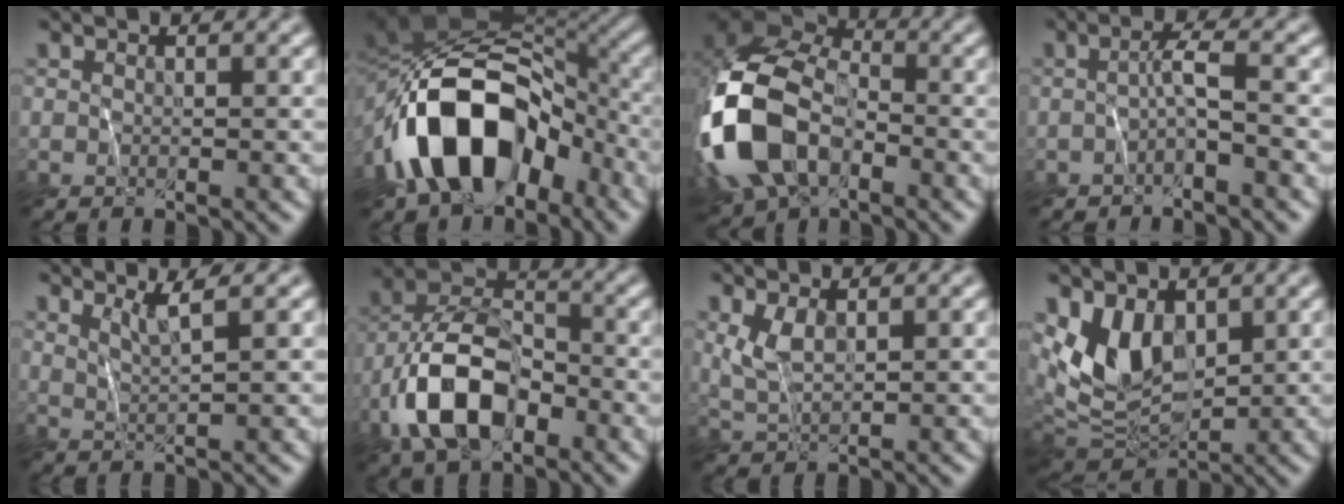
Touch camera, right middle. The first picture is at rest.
{"total": 13.8, "force": [-6.1, 8.4, 9.1], "torque": [-0.136, 0.020, -0.115]}
{"total": 14.4, "force": [-4.3, 9.1, 10.3], "torque": [-0.247, -0.011, -0.079]}
{"total": 1.8, "force": [-0.9, 0.1, 1.5], "torque": [-0.029, 0.011, -0.012]}
{"total": 1.6, "force": [1.0, 0.2, 1.2], "torque": [-0.016, -0.001, 0.030]}
{"total": 8.8, "force": [-4.1, 4.7, 6.2], "torque": [-0.122, 0.017, -0.077]}
{"total": 2.0, "force": [0.7, 1.1, 1.6], "torque": [-0.042, 0.002, 0.029]}
{"total": 6.2, "force": [1.9, 4.0, 4.4], "torque": [-0.092, -0.016, 0.044]}